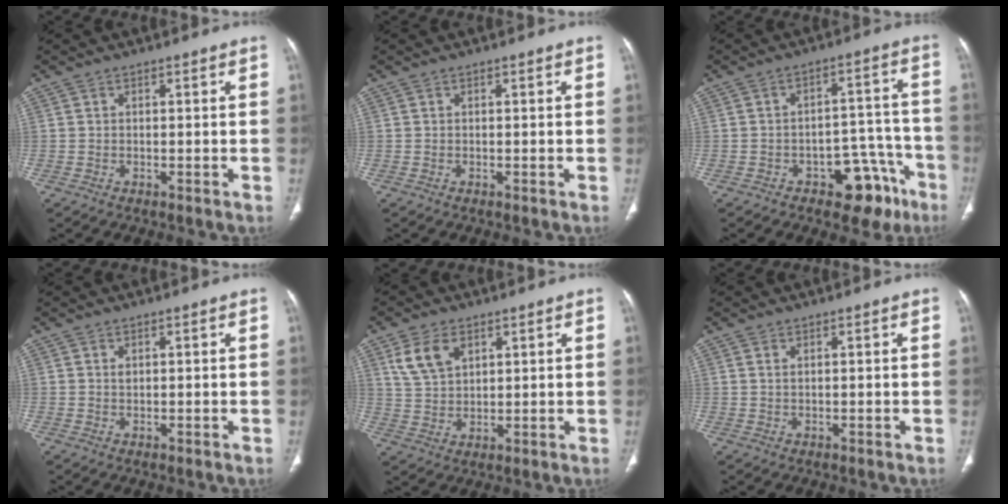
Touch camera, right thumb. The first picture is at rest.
{"total": 0.0}
{"total": 11.3, "force": [-6.5, 6.4, 6.6], "torque": [-0.037, 0.061, -0.083]}
{"total": 0.8, "force": [0.3, 0.5, 0.5], "torque": [-0.005, -0.001, 0.008]}
{"total": 7.2, "force": [3.5, 4.5, 4.4], "torque": [-0.073, -0.009, 0.075]}
{"total": 0.8, "force": [0.4, 0.3, 0.5], "torque": [-0.014, 0.004, 0.010]}